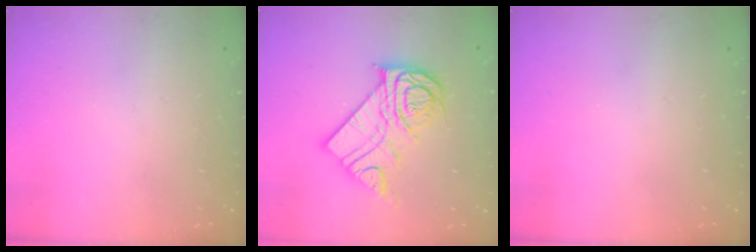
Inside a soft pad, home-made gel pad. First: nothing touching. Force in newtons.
{"total": 16.1, "press": 16.1, "slide": 1.4}
{"total": 0.0}